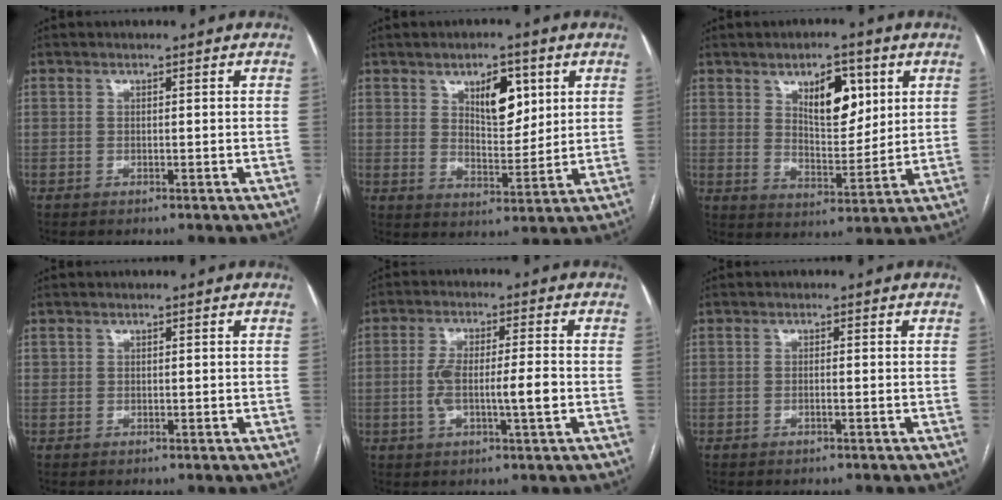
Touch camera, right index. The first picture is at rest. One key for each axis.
{"total": 7.6, "fx": 3.4, "fy": 3.5, "fz": 5.8, "tx": -0.089, "ty": 0.001, "tz": 0.060}
{"total": 9.0, "fx": 4.0, "fy": 4.0, "fz": 7.0, "tx": -0.108, "ty": 0.001, "tz": 0.070}
{"total": 0.6, "fx": 0.2, "fy": 0.5, "fz": 0.2, "tx": 0.001, "ty": 0.005, "tz": 0.002}
{"total": 7.6, "fx": -1.2, "fy": 1.1, "fz": 7.4, "tx": -0.141, "ty": 0.010, "tz": -0.021}
{"total": 0.8, "fx": -0.3, "fy": 0.0, "fz": 0.7, "tx": -0.014, "ty": 0.001, "tz": -0.005}